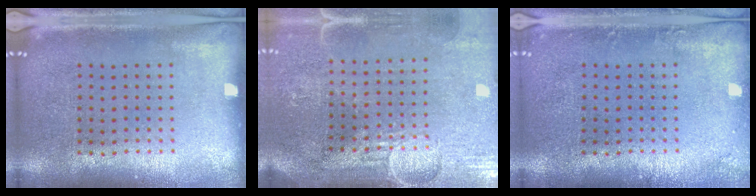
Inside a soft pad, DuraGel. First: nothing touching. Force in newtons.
{"total": 3.9, "press": 3.4, "slide": 1.9}
{"total": 1.0, "press": 1.0, "slide": 0.2}